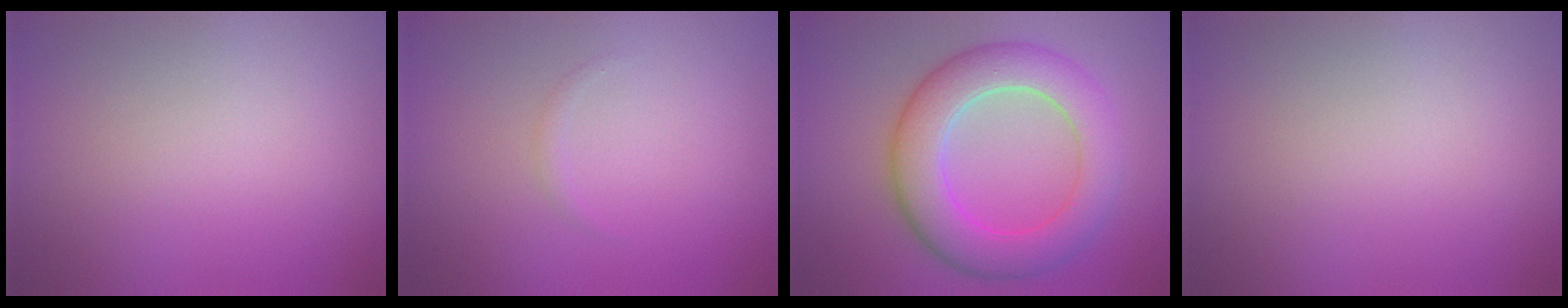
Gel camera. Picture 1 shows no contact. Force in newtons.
{"total": 0.5, "press": 0.5, "slide": 0.0}
{"total": 7.4, "press": 7.4, "slide": 0.5}
{"total": 0.0}